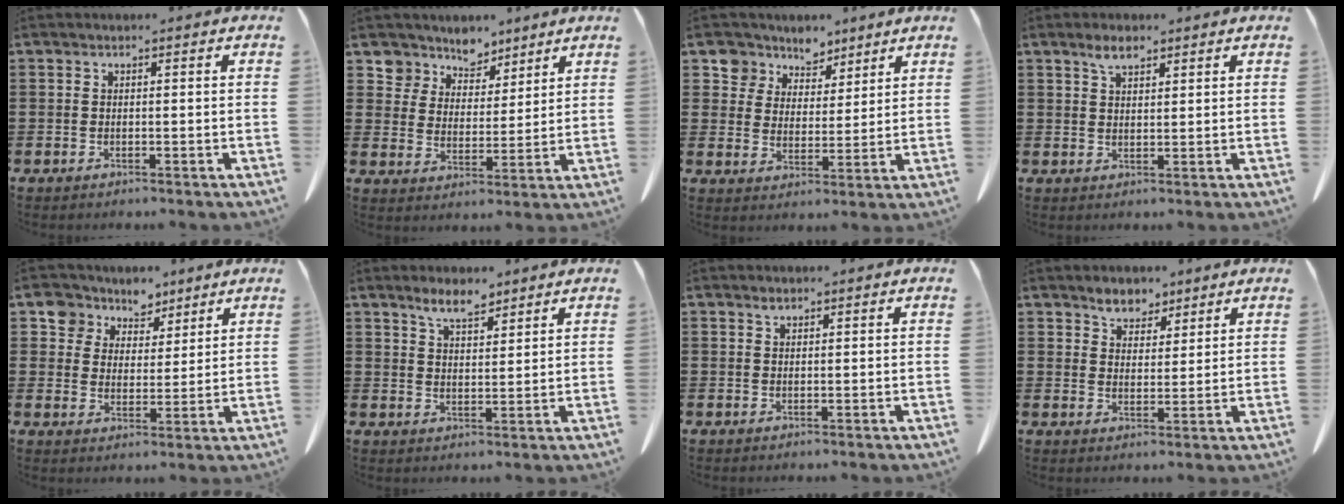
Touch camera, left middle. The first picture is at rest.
{"total": 6.5, "force": [5.8, 2.9, -0.4], "torque": [-0.031, -0.037, 0.110]}
{"total": 6.3, "force": [5.2, 3.6, -0.2], "torque": [-0.036, -0.025, 0.097]}
{"total": 3.1, "force": [2.1, 1.1, 1.9], "torque": [-0.041, 0.002, 0.039]}
{"total": 6.1, "force": [4.7, 3.9, 0.1], "torque": [-0.041, -0.017, 0.087]}
{"total": 4.6, "force": [3.8, 1.4, 2.2], "torque": [-0.043, -0.006, 0.068]}
{"total": 0.8, "force": [0.6, 0.3, 0.4], "torque": [-0.010, 0.000, 0.012]}
{"total": 4.3, "force": [3.6, 2.2, 0.8], "torque": [-0.029, -0.001, 0.070]}